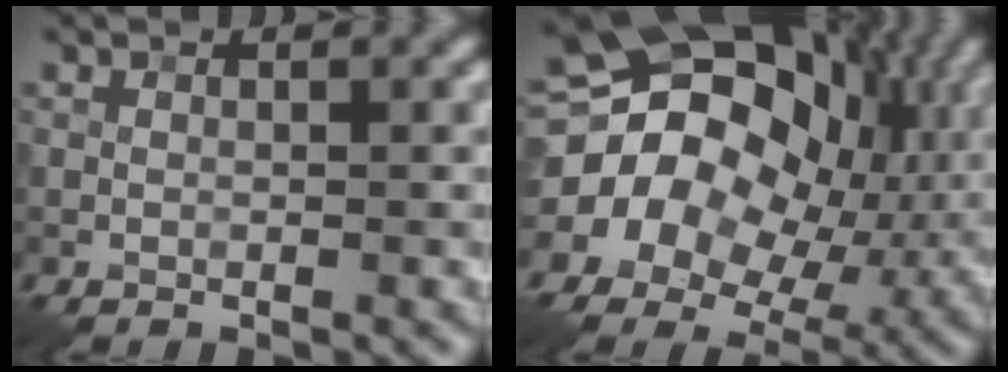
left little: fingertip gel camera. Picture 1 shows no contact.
{"total": 19.5, "force": [2.1, 15.3, 11.9], "torque": [-0.199, 0.019, 0.030]}